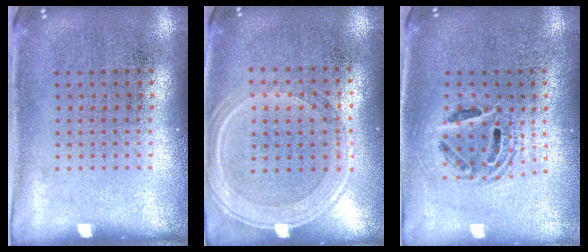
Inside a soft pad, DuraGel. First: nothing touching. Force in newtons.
{"total": 1.3, "press": 1.3, "slide": 0.3}
{"total": 1.6, "press": 1.3, "slide": 0.9}